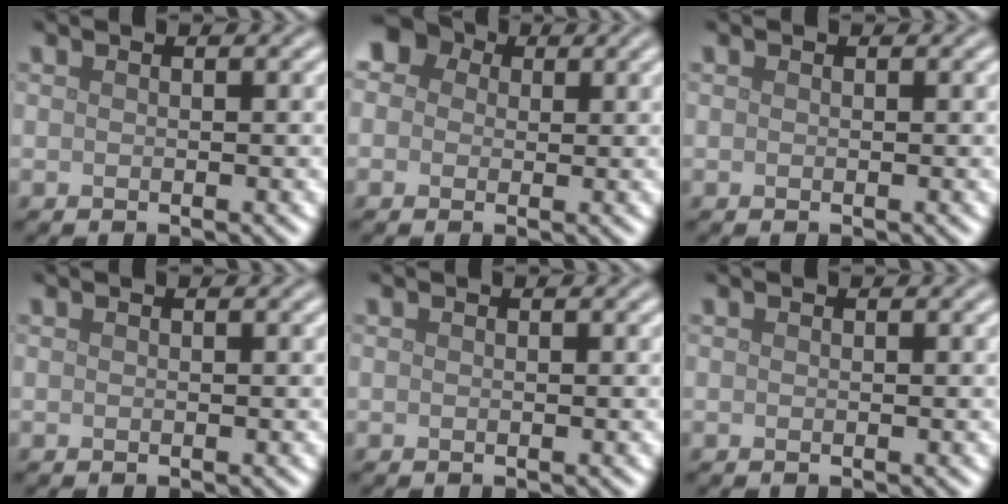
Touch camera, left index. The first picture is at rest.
{"total": 5.8, "force": [2.0, 4.8, 2.6], "torque": [-0.042, 0.029, -0.005]}
{"total": 0.0}
{"total": 0.0}
{"total": 0.0}
{"total": 0.0}